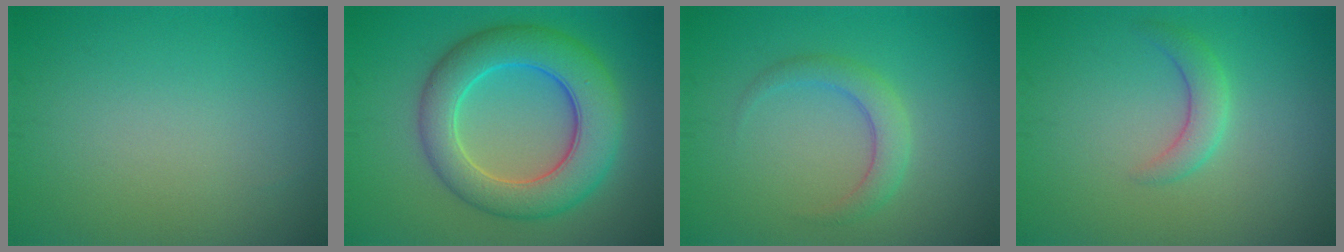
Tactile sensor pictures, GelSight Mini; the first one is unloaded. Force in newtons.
{"total": 8.5, "press": 8.5, "slide": 0.1}
{"total": 2.4, "press": 2.4, "slide": 0.0}
{"total": 2.1, "press": 2.1, "slide": 0.1}